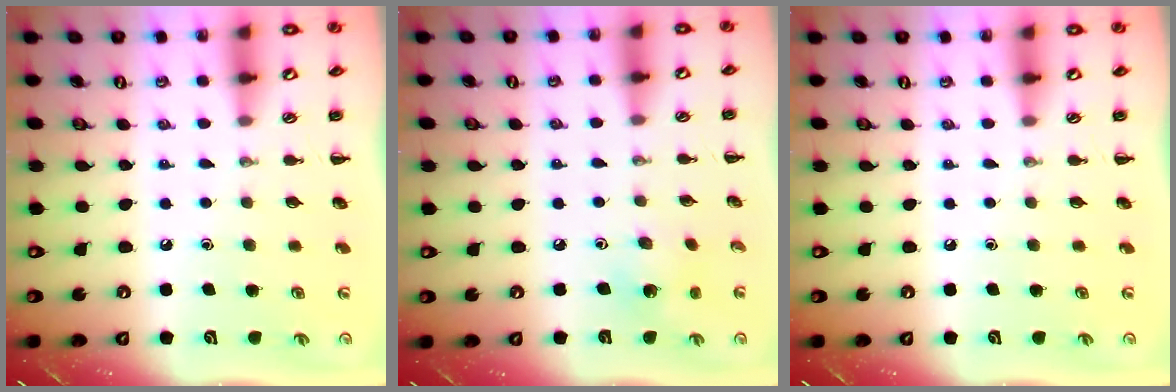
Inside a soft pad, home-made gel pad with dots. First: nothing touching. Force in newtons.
{"total": 2.6, "press": 2.6, "slide": 0.5}
{"total": 0.0}